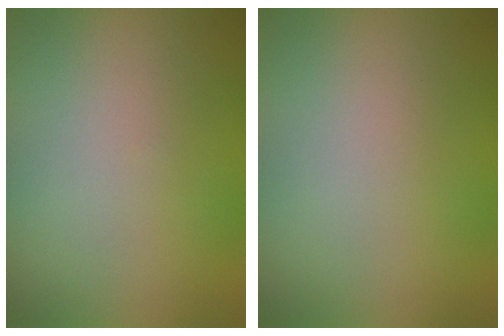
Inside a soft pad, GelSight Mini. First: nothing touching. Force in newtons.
{"total": 0.0}